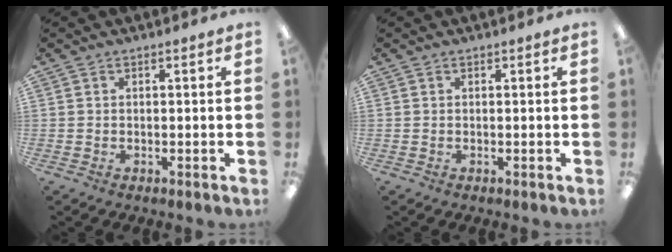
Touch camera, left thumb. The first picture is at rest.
{"total": 0.0}